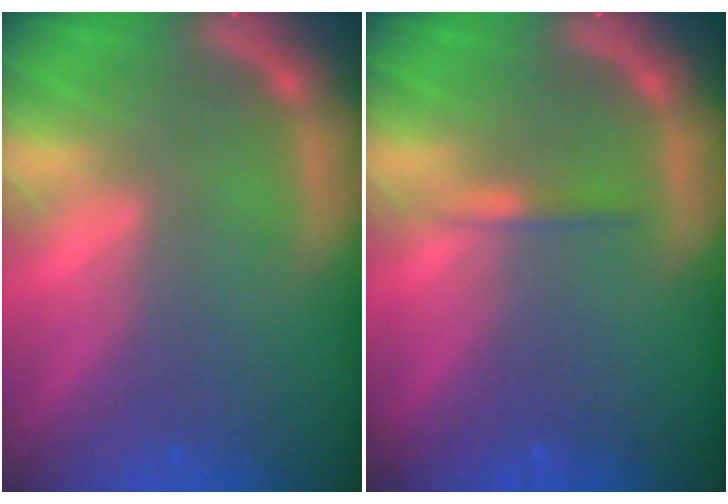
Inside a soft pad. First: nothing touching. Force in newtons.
{"total": 0.9}